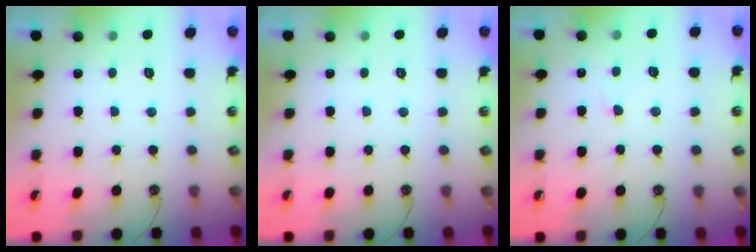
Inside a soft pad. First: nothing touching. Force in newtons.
{"total": 0.0}
{"total": 2.1, "press": 2.1, "slide": 0.6}